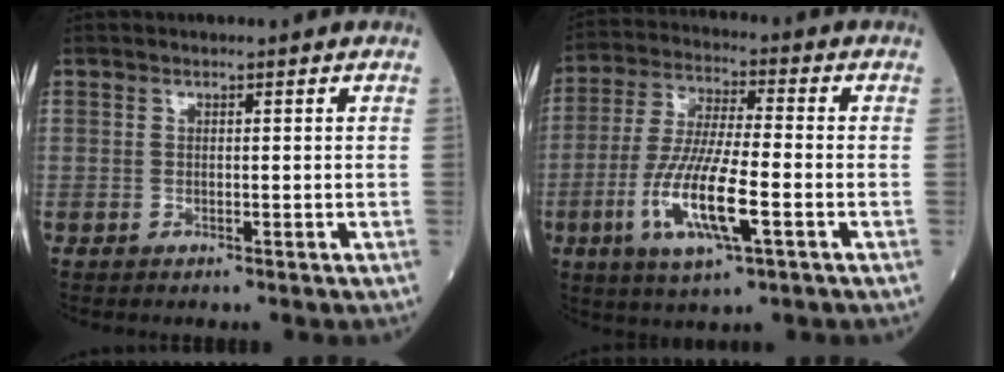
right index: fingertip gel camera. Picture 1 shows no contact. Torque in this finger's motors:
{"motor_torque": [1.34, -0.80, 0.82, 0.21]}